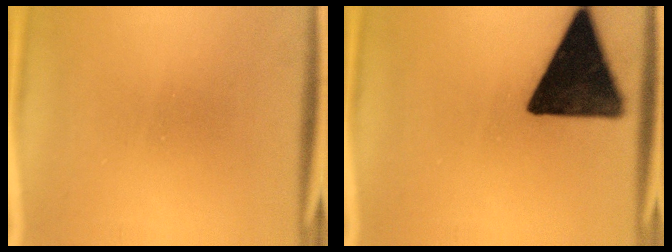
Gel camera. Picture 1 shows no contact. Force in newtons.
{"total": 16.6}